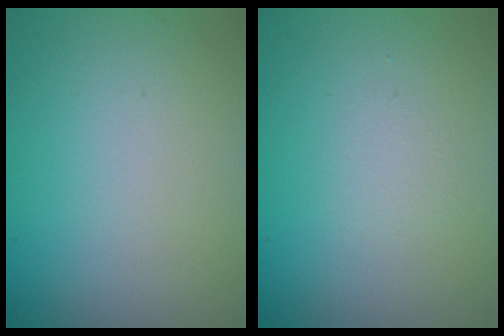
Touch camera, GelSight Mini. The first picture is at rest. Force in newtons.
{"total": 0.8, "press": 0.7, "slide": 0.1}